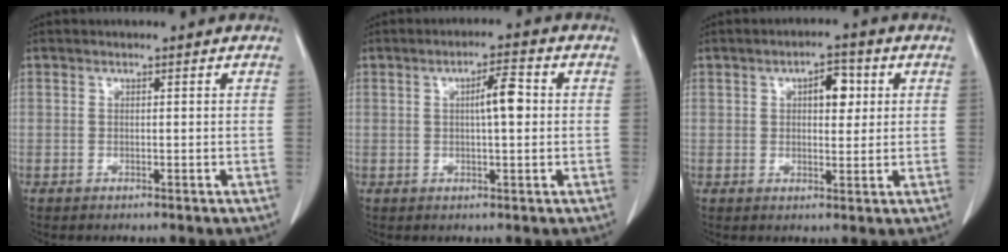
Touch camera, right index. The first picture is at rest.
{"total": 4.5, "force": [0.5, 0.8, 4.4], "torque": [-0.073, 0.009, 0.006]}
{"total": 4.7, "force": [1.4, 2.2, 3.9], "torque": [-0.054, 0.011, 0.018]}